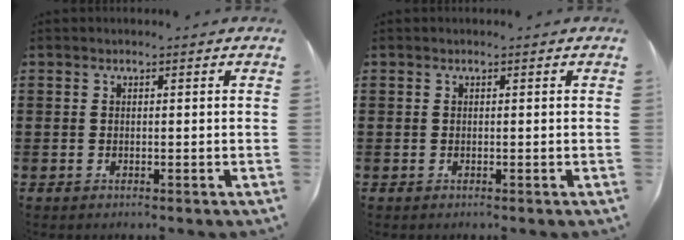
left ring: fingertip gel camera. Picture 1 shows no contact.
{"total": 0.0}